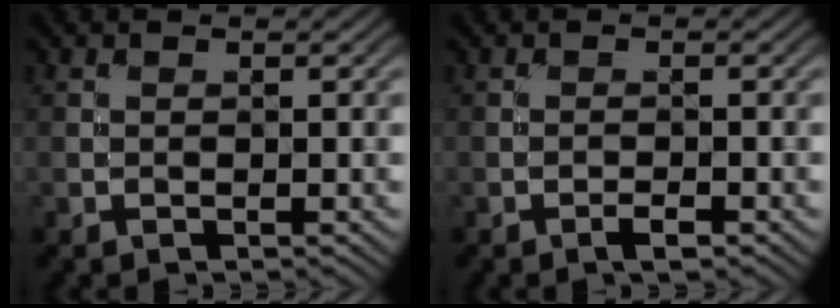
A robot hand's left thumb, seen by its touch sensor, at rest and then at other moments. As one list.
[{"total": 1.3, "force": [-0.8, 0.3, 1.0], "torque": [-0.016, 0.002, -0.017]}]